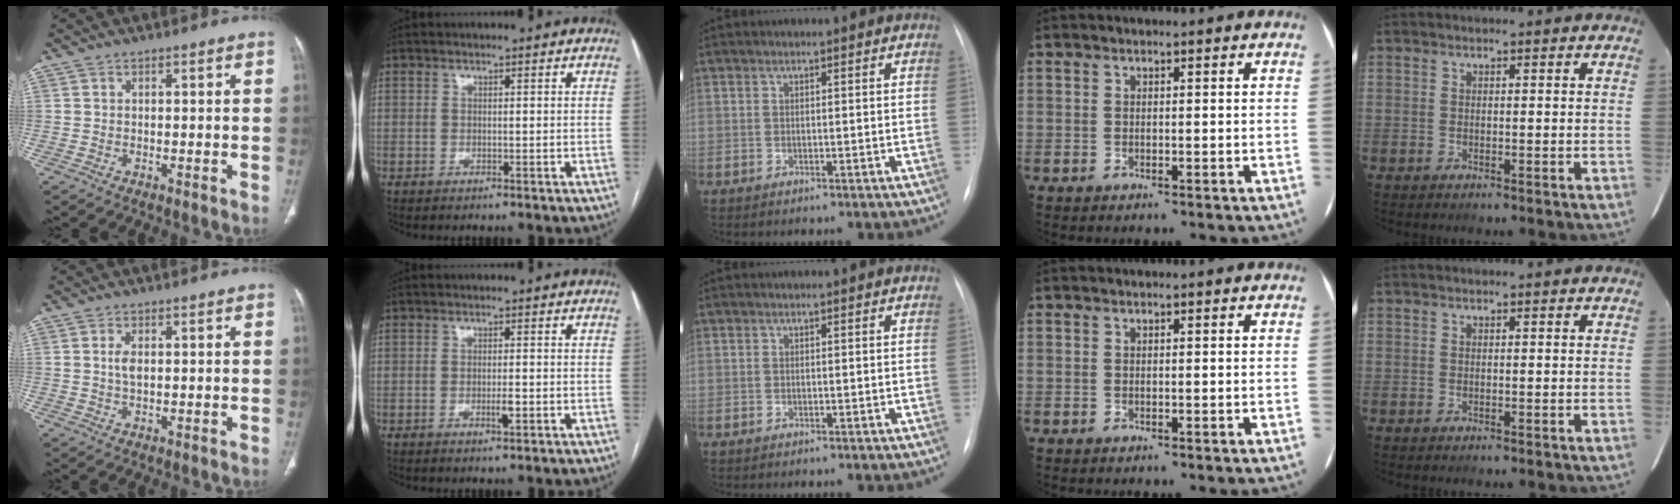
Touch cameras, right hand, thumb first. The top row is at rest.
{"thumb": {"total": 2.3, "force": [0.4, 1.2, 2.0], "torque": [-0.042, -0.001, 0.009]}, "index": {"total": 2.0, "force": [-0.7, 0.3, 1.8], "torque": [-0.032, -0.002, -0.010]}}